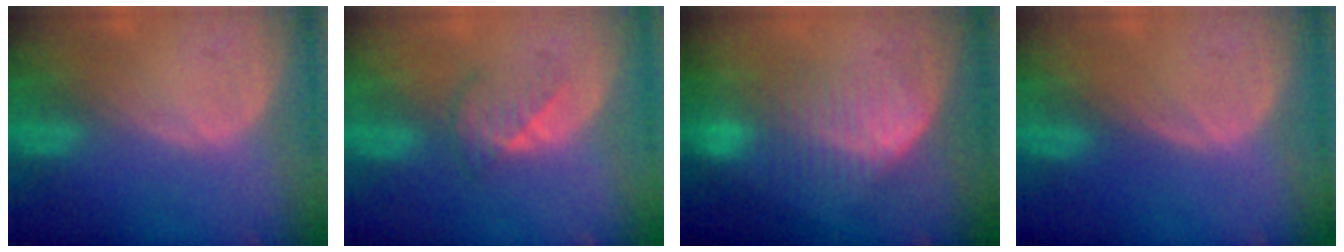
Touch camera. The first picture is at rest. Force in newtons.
{"total": 3.4, "press": 3.2, "slide": 1.3}
{"total": 6.9, "press": 6.7, "slide": 1.5}
{"total": 0.0}